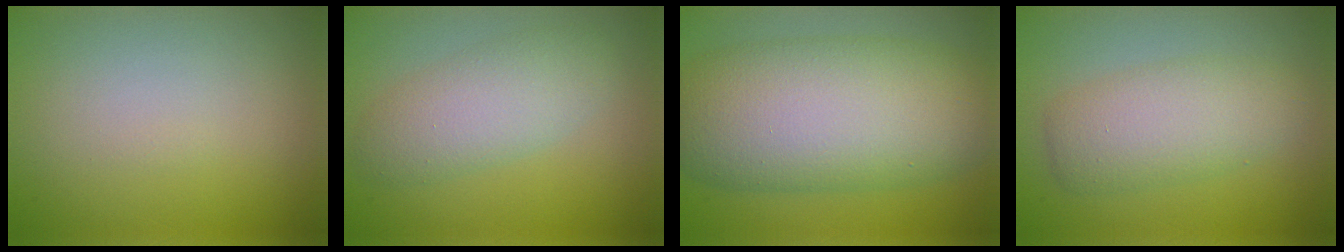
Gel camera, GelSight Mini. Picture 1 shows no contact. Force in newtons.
{"total": 4.2, "press": 4.2, "slide": 0.4}
{"total": 12.5, "press": 12.5, "slide": 0.5}
{"total": 3.7, "press": 3.7, "slide": 0.2}